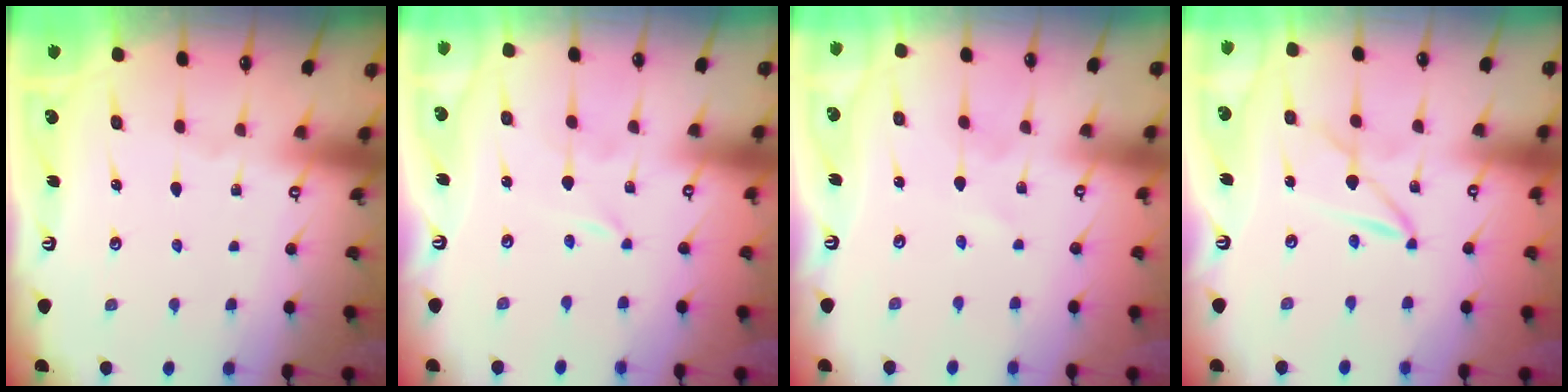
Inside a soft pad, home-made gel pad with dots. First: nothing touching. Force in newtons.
{"total": 0.0}
{"total": 1.0, "press": 1.0, "slide": 0.2}
{"total": 2.5, "press": 2.5, "slide": 0.3}